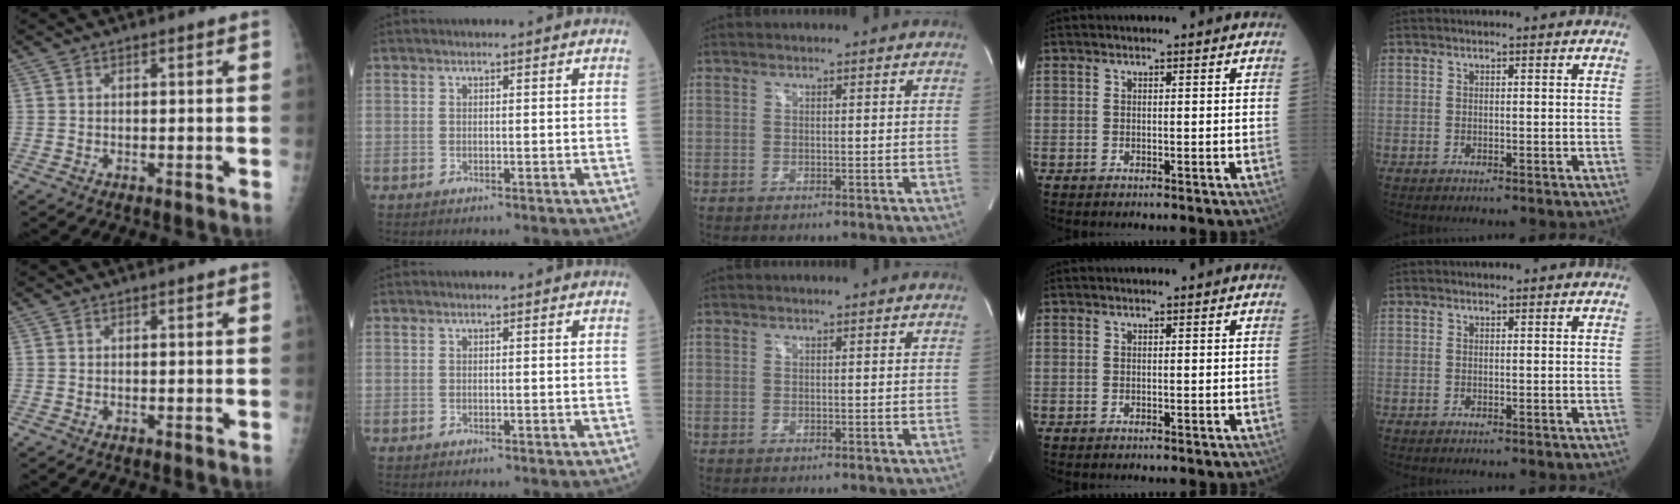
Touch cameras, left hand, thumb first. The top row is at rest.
{}